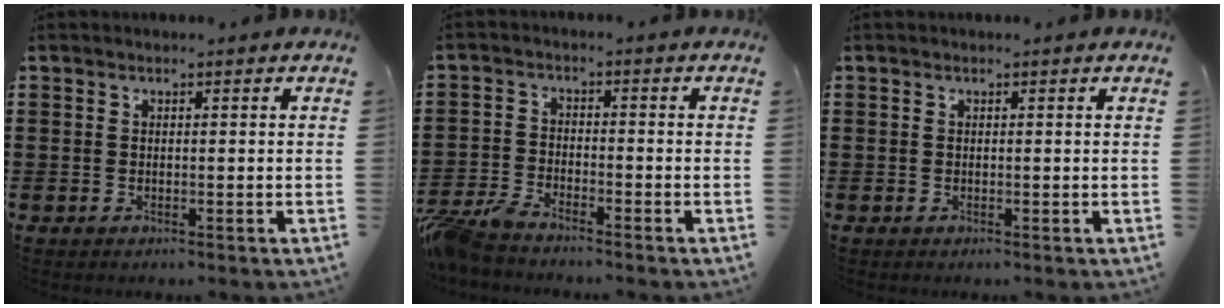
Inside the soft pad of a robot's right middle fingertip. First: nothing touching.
{"total": 4.4, "force": [-4.1, 0.4, 1.4], "torque": [-0.061, -0.013, -0.091]}
{"total": 0.0}